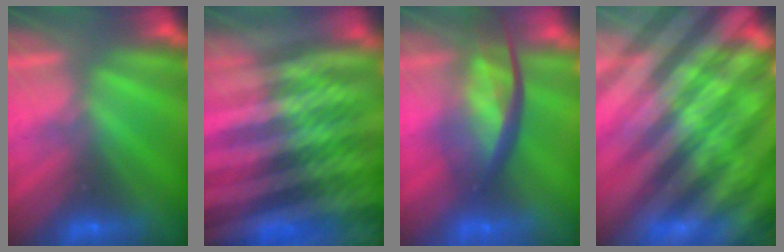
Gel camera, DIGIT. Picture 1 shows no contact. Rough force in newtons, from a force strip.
{"total": 6.9}
{"total": 10.2}
{"total": 6.9}